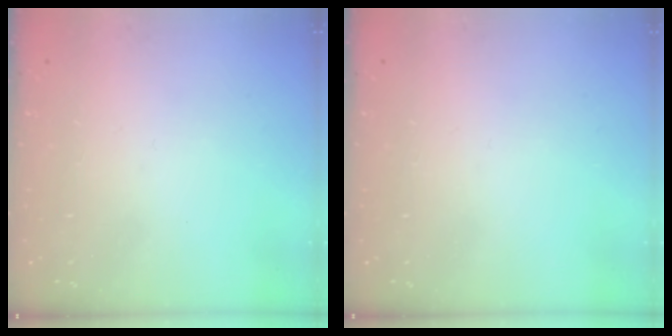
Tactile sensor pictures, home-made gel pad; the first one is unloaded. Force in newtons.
{"total": 0.0}